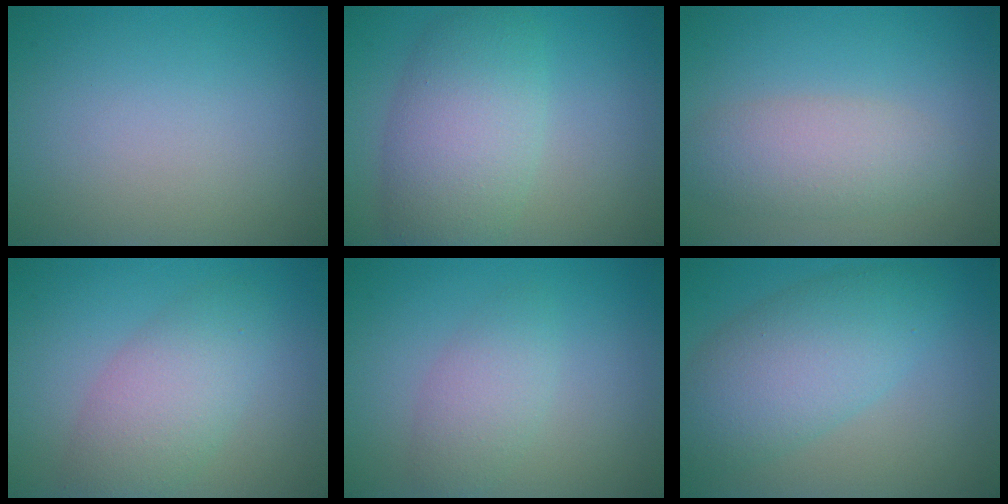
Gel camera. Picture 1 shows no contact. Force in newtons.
{"total": 6.6, "press": 6.6, "slide": 0.4}
{"total": 3.7, "press": 3.7, "slide": 0.1}
{"total": 4.6, "press": 4.6, "slide": 0.1}
{"total": 2.7, "press": 2.7, "slide": 0.1}
{"total": 6.4, "press": 6.4, "slide": 0.2}